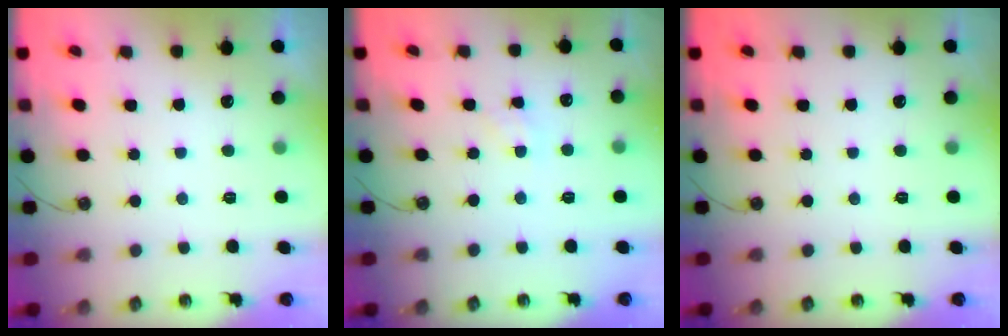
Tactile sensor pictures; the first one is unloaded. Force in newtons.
{"total": 1.4, "press": 1.4, "slide": 0.2}
{"total": 0.0}